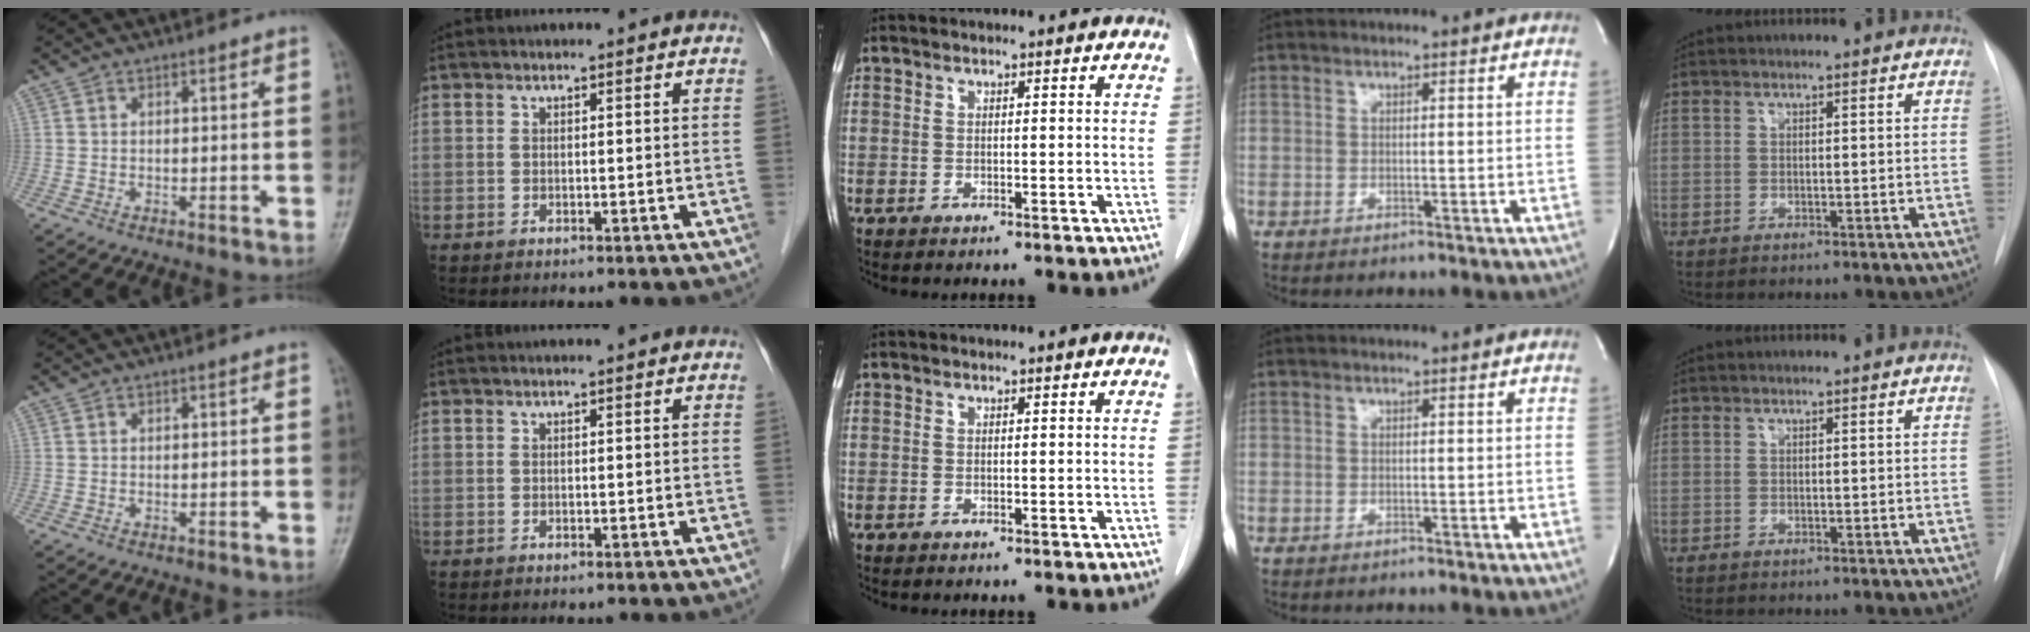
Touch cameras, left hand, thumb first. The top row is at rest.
{}